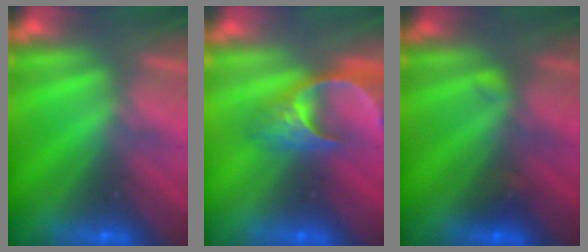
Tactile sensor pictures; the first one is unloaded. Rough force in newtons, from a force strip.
{"total": 4.9}
{"total": 2.2}